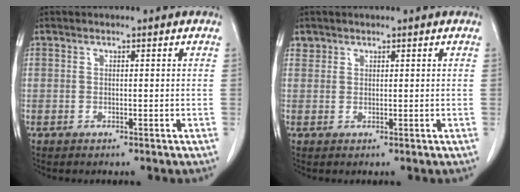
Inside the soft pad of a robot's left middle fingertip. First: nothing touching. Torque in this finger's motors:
{"motor_torque": [0.26, -0.31, 0.01, -0.01]}